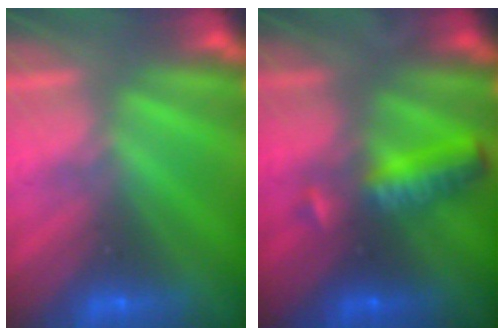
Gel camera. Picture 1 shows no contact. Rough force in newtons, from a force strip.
{"total": 7.0}